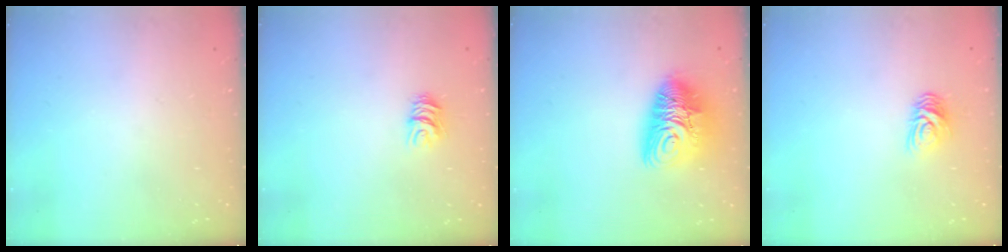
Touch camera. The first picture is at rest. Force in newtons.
{"total": 6.1, "press": 6.1, "slide": 0.3}
{"total": 13.1, "press": 13.0, "slide": 1.4}
{"total": 6.6, "press": 6.6, "slide": 0.7}